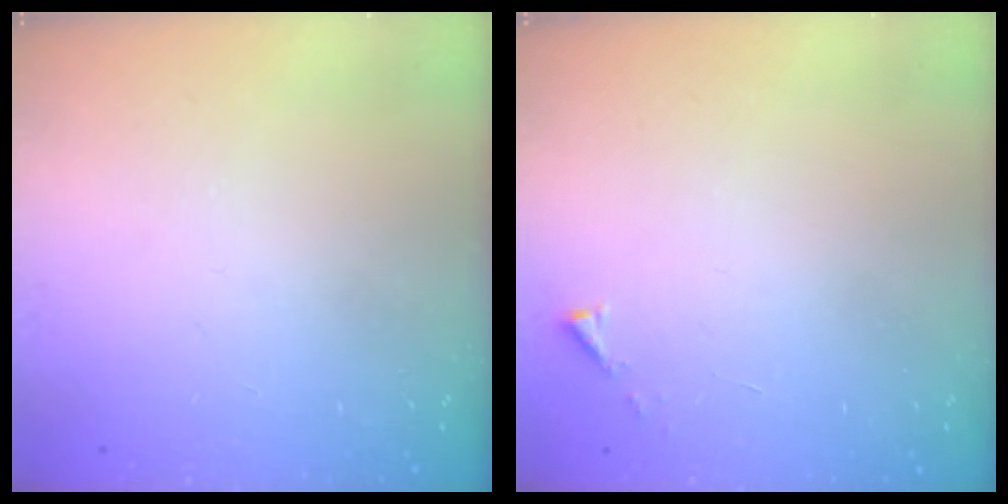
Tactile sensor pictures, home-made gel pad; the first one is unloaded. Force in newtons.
{"total": 2.9, "press": 2.9, "slide": 0.4}